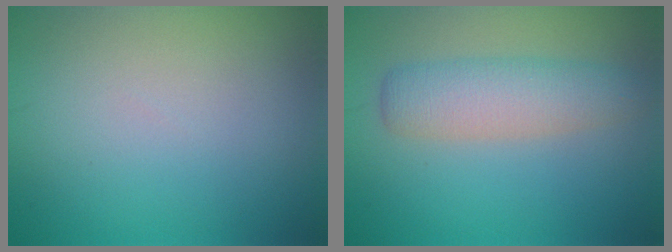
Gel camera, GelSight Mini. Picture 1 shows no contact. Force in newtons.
{"total": 4.1, "press": 4.1, "slide": 0.2}